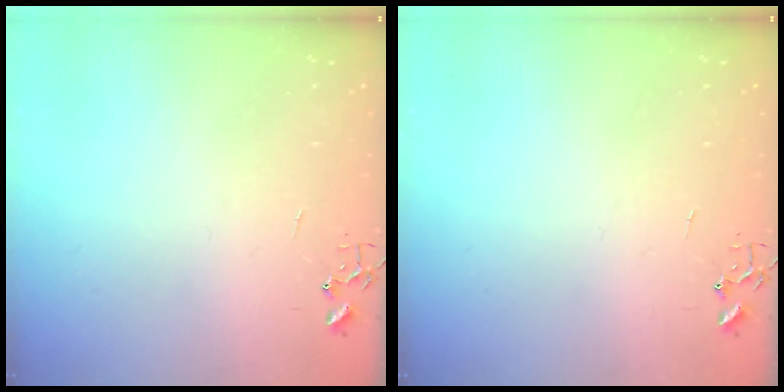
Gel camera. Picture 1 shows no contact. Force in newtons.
{"total": 0.0}